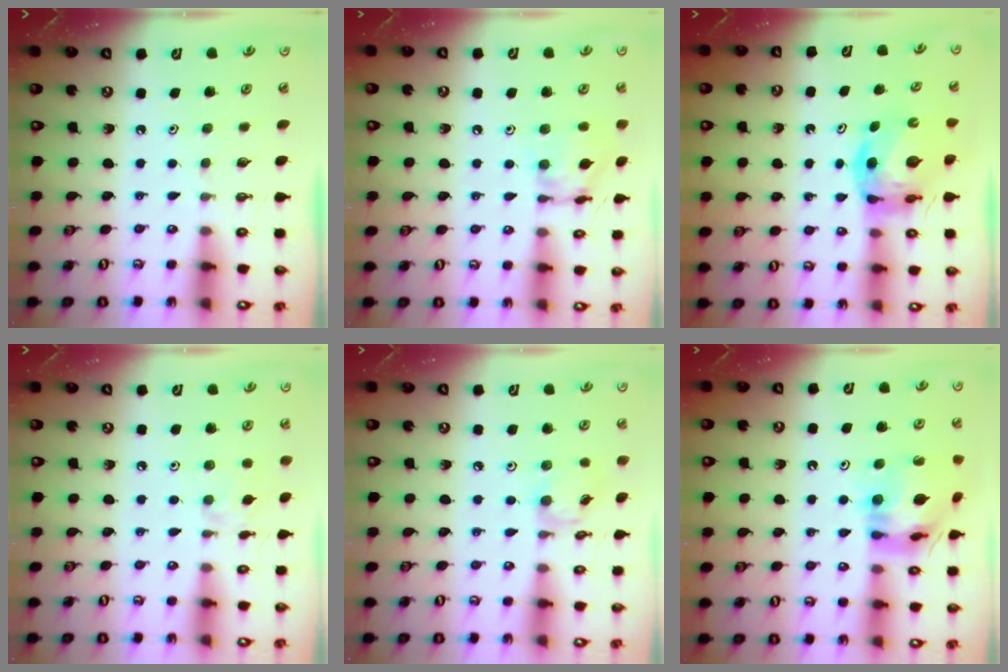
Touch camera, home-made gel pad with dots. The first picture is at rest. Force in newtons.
{"total": 12.3, "press": 12.3, "slide": 0.9}
{"total": 7.5, "press": 7.5, "slide": 0.9}
{"total": 1.8, "press": 1.7, "slide": 0.5}
{"total": 5.2, "press": 5.2, "slide": 0.3}
{"total": 15.1, "press": 15.0, "slide": 1.6}